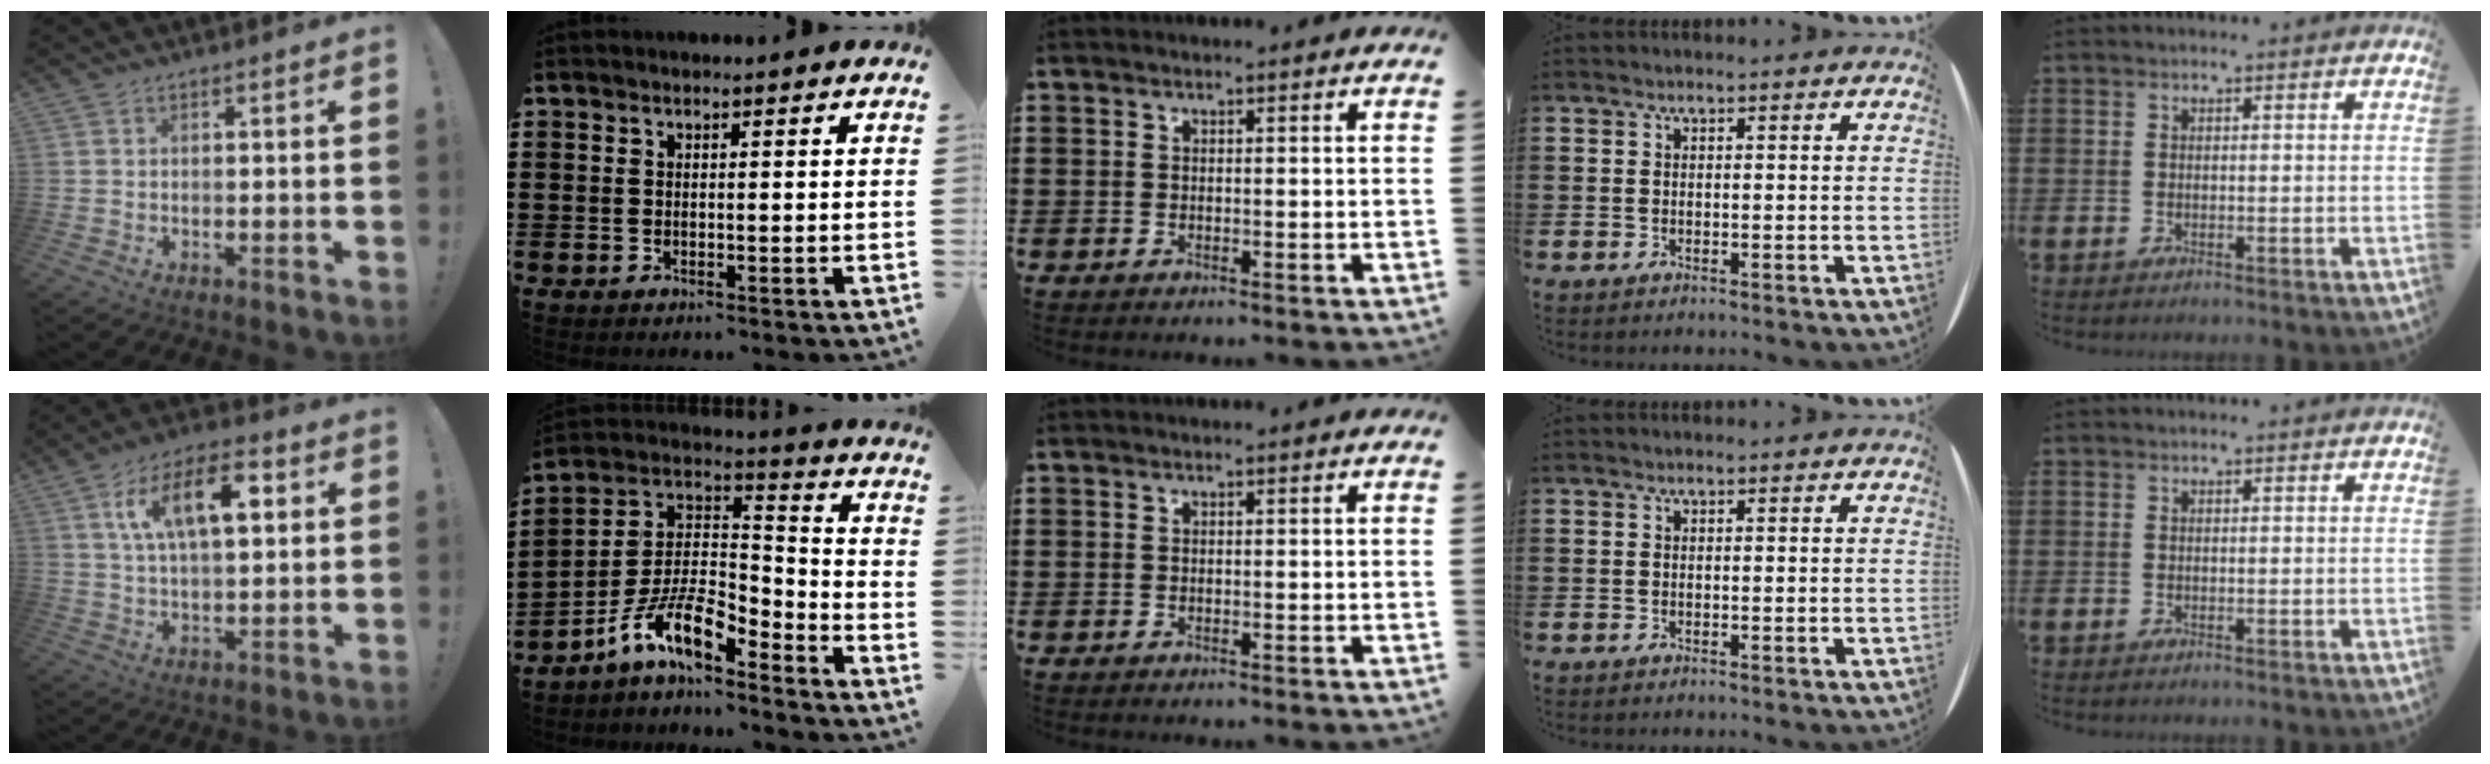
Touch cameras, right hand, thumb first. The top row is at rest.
{"thumb": {"total": 14.9, "force": [4.5, 7.0, 12.3], "torque": [-0.217, 0.010, 0.074]}, "index": {"total": 11.0, "force": [-7.0, 4.1, 7.4], "torque": [-0.156, 0.006, -0.138]}}